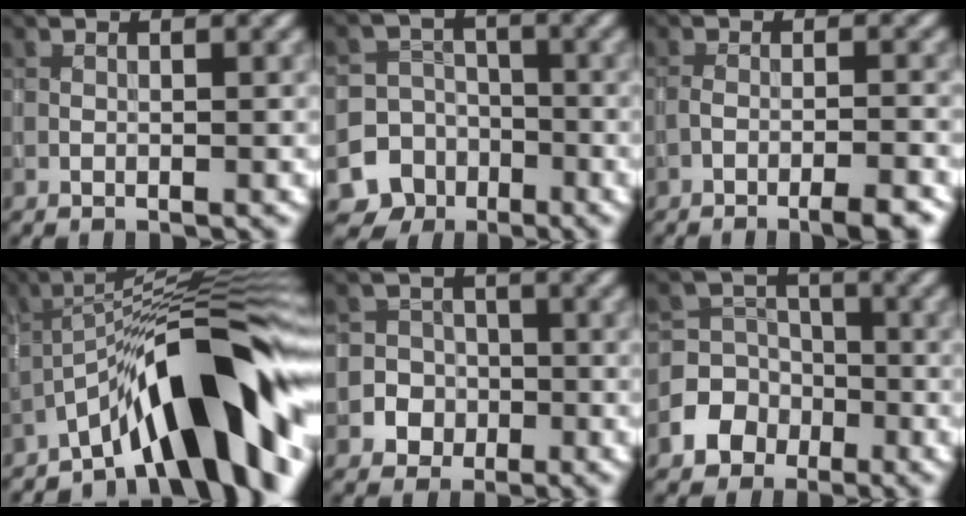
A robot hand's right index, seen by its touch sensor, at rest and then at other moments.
{"total": 7.5, "force": [-4.3, 6.1, 0.8], "torque": [0.000, -0.018, -0.084]}
{"total": 4.6, "force": [-3.5, 1.0, 2.8], "torque": [-0.047, -0.006, -0.050]}
{"total": 12.8, "force": [-6.5, 3.4, 10.5], "torque": [-0.142, 0.030, -0.110]}
{"total": 4.4, "force": [-1.7, 4.0, 0.2], "torque": [0.031, -0.001, -0.047]}
{"total": 4.9, "force": [-2.2, 4.2, 1.1], "torque": [0.001, 0.003, -0.063]}